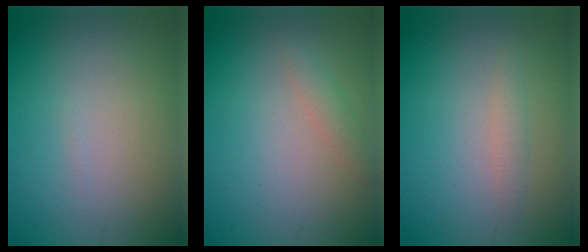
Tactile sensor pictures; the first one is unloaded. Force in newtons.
{"total": 1.4, "press": 1.4, "slide": 0.0}
{"total": 1.1, "press": 1.1, "slide": 0.1}